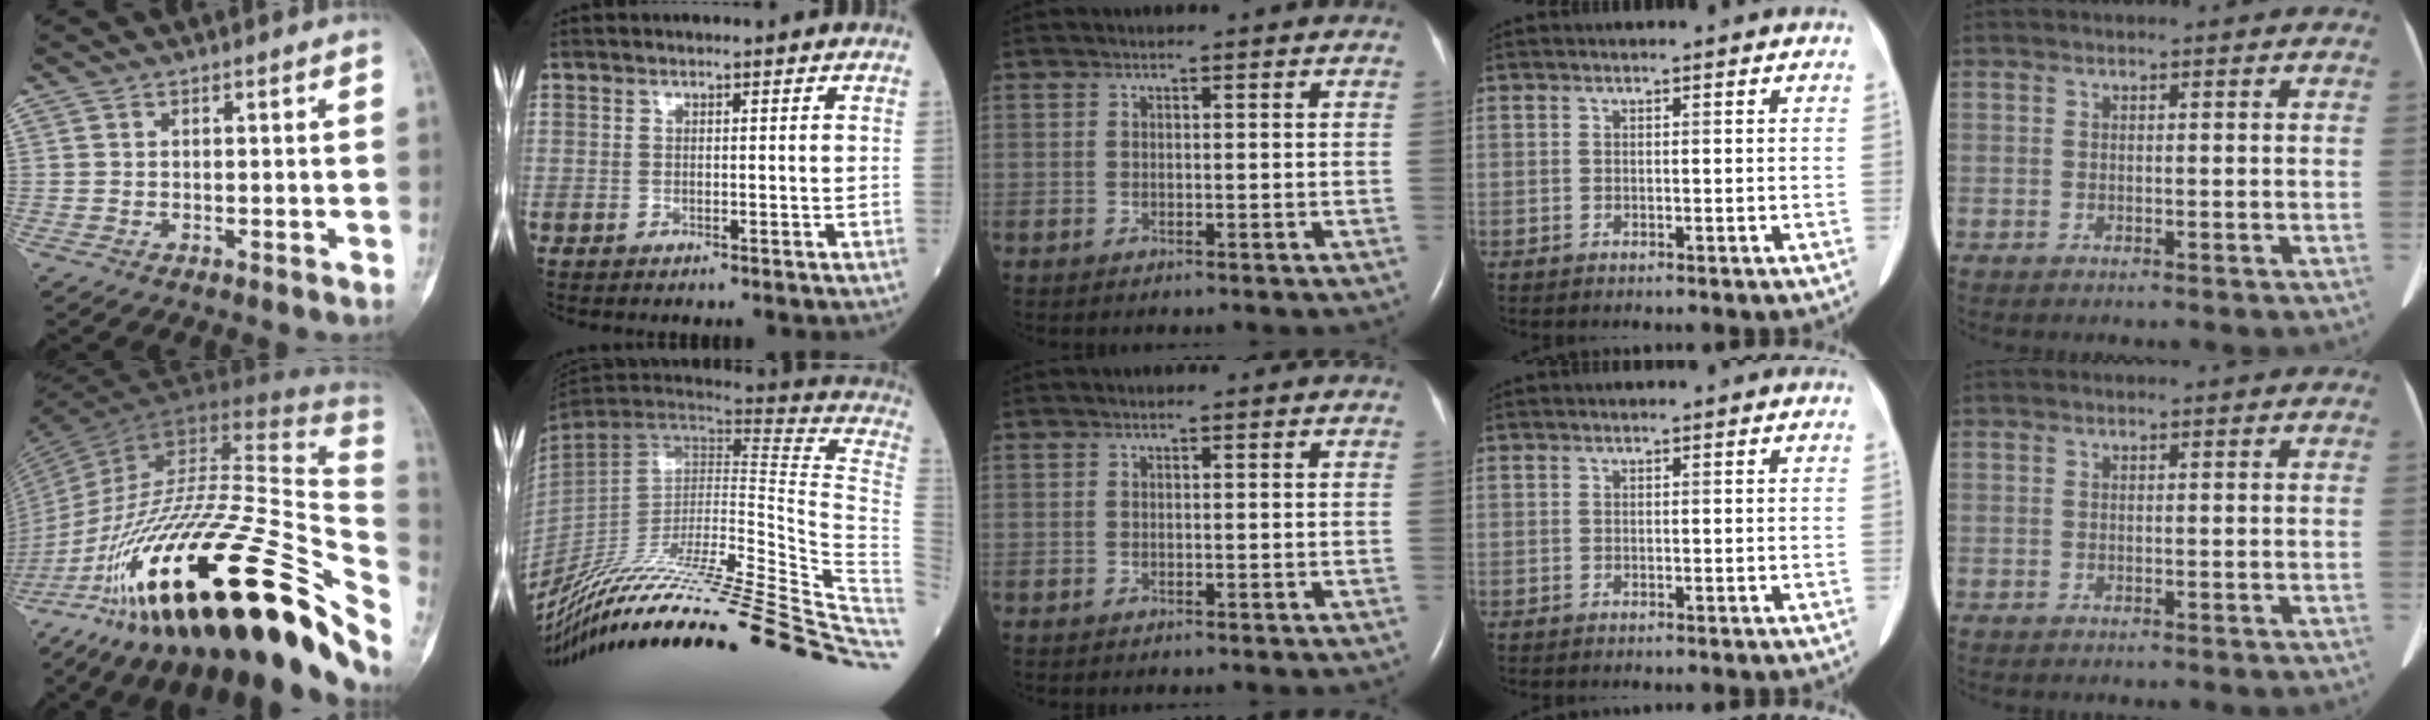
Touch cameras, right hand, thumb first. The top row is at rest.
{"thumb": {"total": 46.2, "force": [-20.2, 14.2, 39.0], "torque": [-0.544, 0.042, -0.322]}, "index": {"total": 40.2, "force": [-33.0, -0.9, 22.9], "torque": [-0.211, -0.084, -0.484]}}